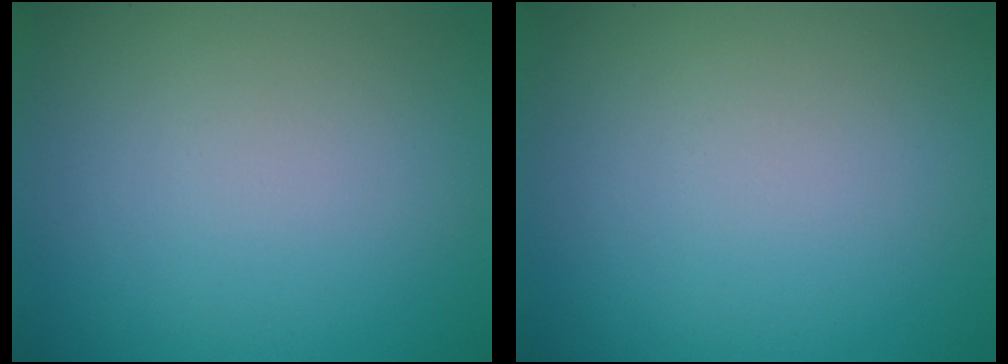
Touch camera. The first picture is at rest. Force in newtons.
{"total": 0.0}